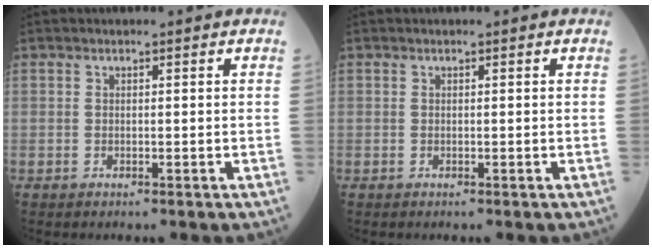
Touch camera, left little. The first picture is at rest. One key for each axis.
{"total": 0.0}